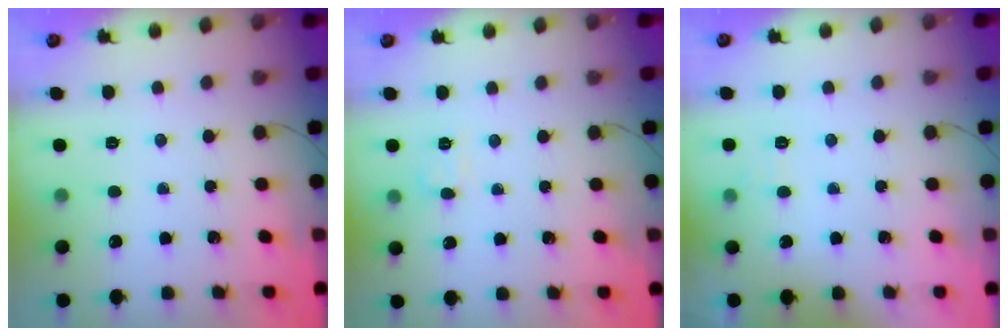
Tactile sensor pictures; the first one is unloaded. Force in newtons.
{"total": 6.0, "press": 5.7, "slide": 1.9}
{"total": 4.7, "press": 4.5, "slide": 1.2}